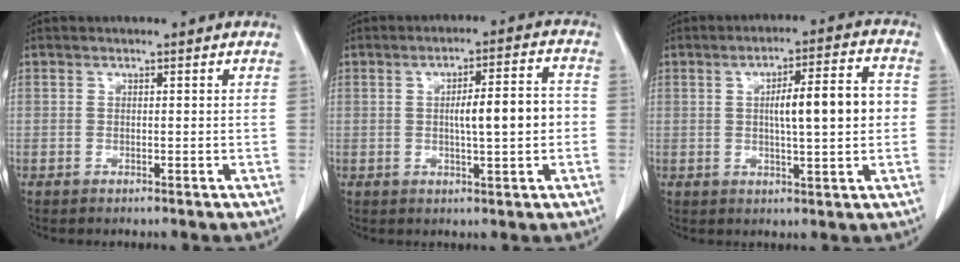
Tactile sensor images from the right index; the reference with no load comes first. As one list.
[{"total": 8.0, "force": [-0.3, 1.1, 7.9], "torque": [-0.118, 0.015, -0.002]}, {"total": 10.0, "force": [0.5, 1.5, 9.9], "torque": [-0.147, 0.020, 0.010]}]